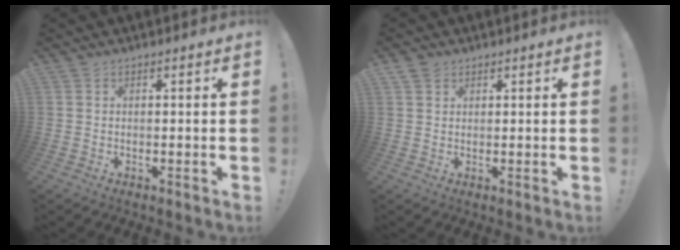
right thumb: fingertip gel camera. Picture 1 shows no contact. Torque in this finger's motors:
{"motor_torque": [-0.12, 0.12, 0.12, 0.10, 0.04]}